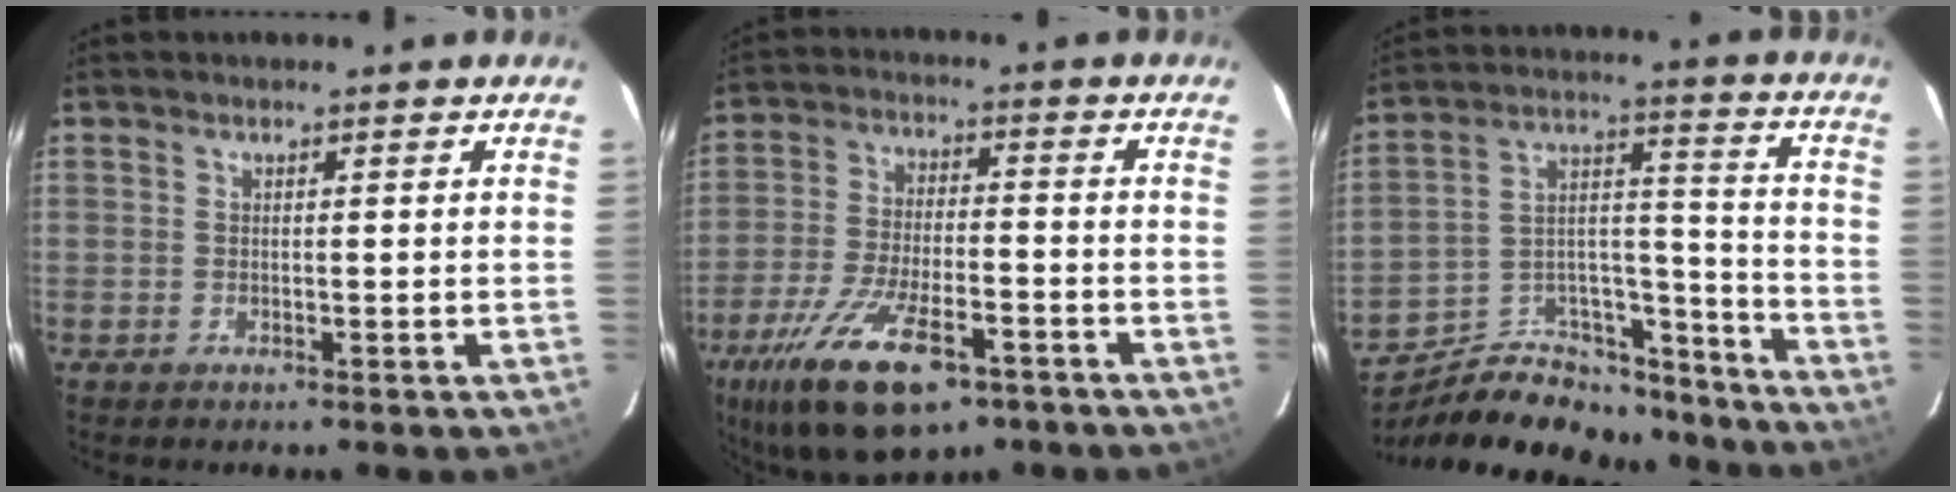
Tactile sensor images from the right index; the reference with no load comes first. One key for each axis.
{"total": 18.2, "fx": -11.2, "fy": 7.0, "fz": 12.5, "tx": -0.258, "ty": -0.044, "tz": -0.187}
{"total": 20.5, "fx": -16.9, "fy": 9.2, "fz": 7.1, "tx": -0.131, "ty": 0.064, "tz": -0.236}